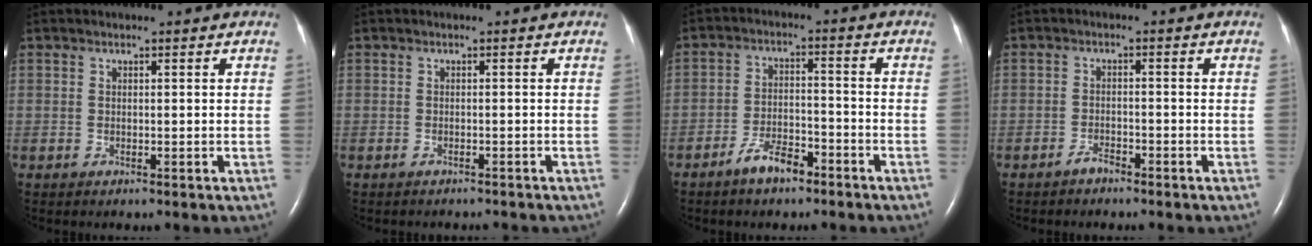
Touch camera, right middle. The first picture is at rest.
{"total": 2.8, "force": [-2.6, 0.7, 0.7], "torque": [-0.015, -0.004, -0.029]}
{"total": 5.5, "force": [-4.1, 2.0, 3.2], "torque": [-0.064, 0.003, -0.072]}
{"total": 1.8, "force": [-1.6, 0.5, 0.6], "torque": [-0.013, 0.000, -0.026]}